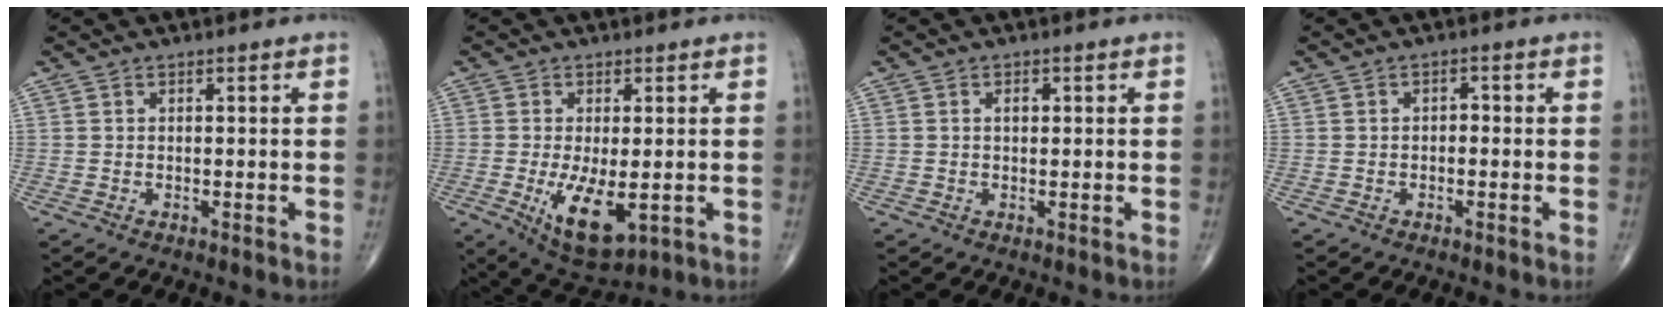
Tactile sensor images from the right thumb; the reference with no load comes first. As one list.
[{"total": 9.8, "force": [-2.1, 4.2, 8.6], "torque": [-0.145, -0.025, -0.022]}, {"total": 1.7, "force": [0.1, 1.2, 1.2], "torque": [-0.013, 0.004, -0.001]}, {"total": 1.4, "force": [-0.2, 1.0, 1.0], "torque": [-0.006, 0.007, -0.009]}]